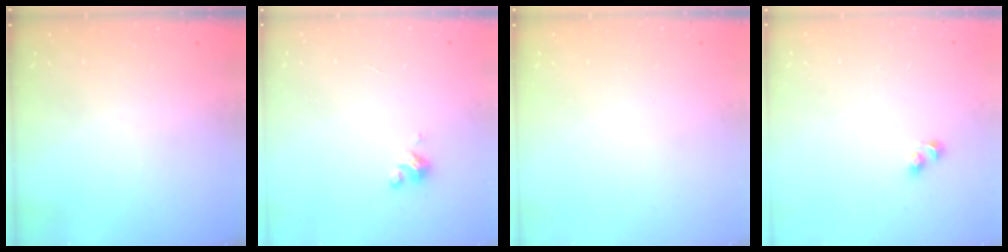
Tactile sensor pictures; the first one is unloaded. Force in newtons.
{"total": 3.7, "press": 3.7, "slide": 0.3}
{"total": 0.0}
{"total": 2.7, "press": 2.5, "slide": 1.2}